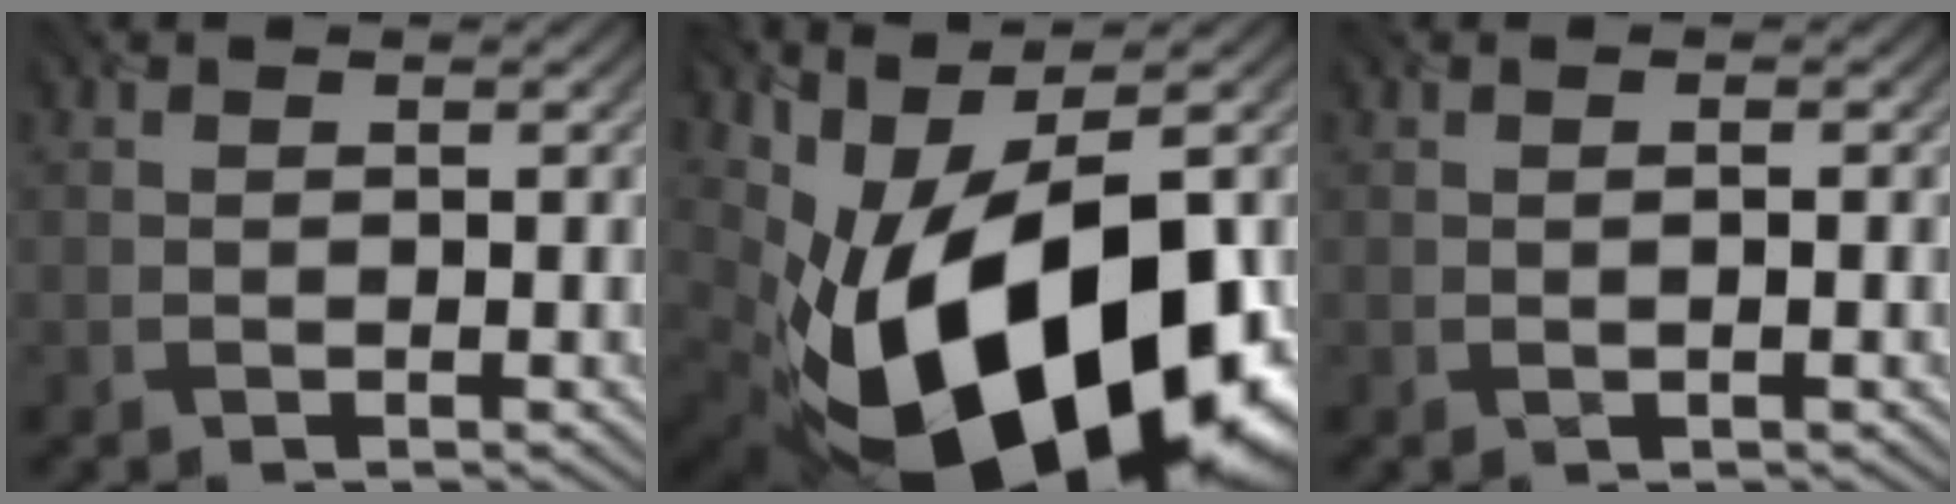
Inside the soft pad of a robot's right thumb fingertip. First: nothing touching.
{"total": 19.8, "force": [-4.2, 11.5, 15.5], "torque": [-0.289, -0.049, -0.044]}
{"total": 1.0, "force": [0.0, 0.1, 1.0], "torque": [-0.020, 0.001, -0.001]}